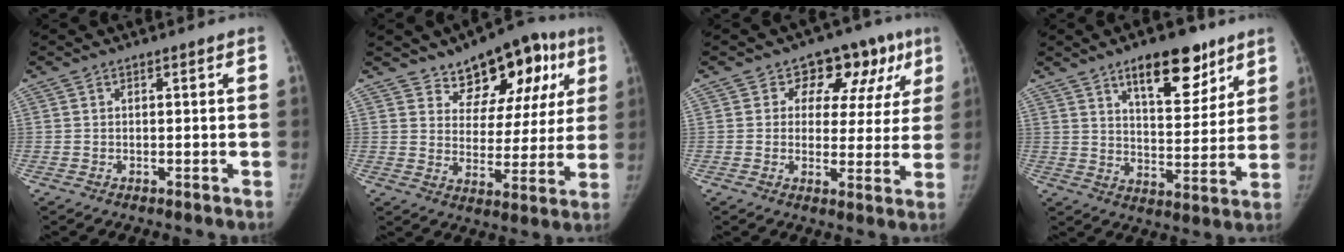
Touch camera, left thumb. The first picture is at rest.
{"total": 15.4, "force": [8.5, 9.0, 9.1], "torque": [-0.058, -0.022, 0.122]}
{"total": 12.2, "force": [5.9, 8.5, 6.4], "torque": [-0.007, -0.007, 0.066]}
{"total": 14.0, "force": [8.7, 6.0, 9.1], "torque": [-0.092, -0.046, 0.135]}